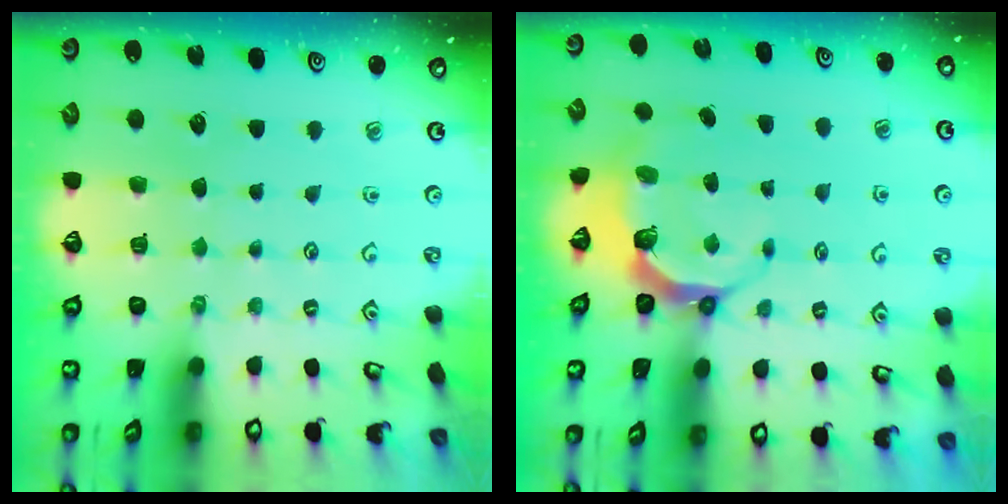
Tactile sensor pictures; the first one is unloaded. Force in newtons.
{"total": 6.6, "press": 5.3, "slide": 3.9}